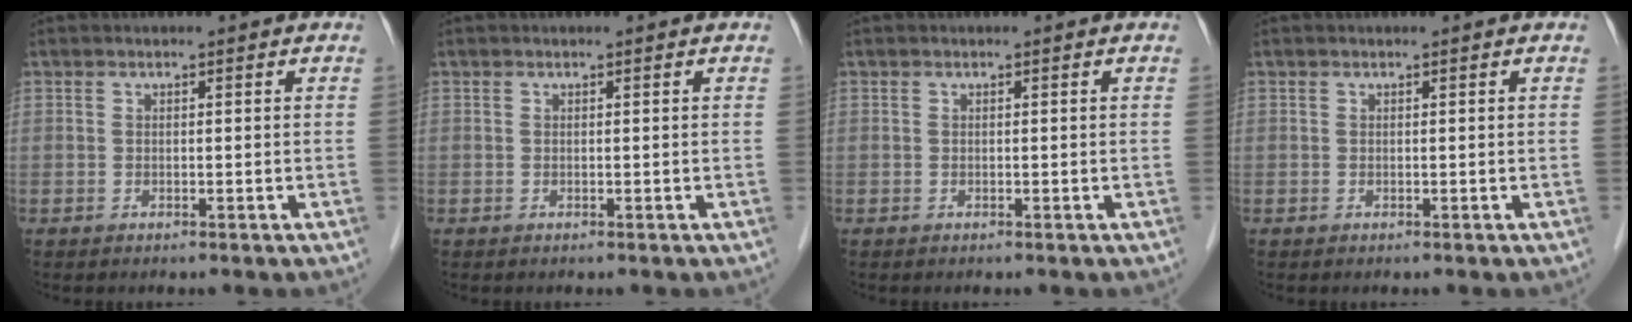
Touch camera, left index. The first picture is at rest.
{"total": 0.0}
{"total": 0.0}
{"total": 0.0}